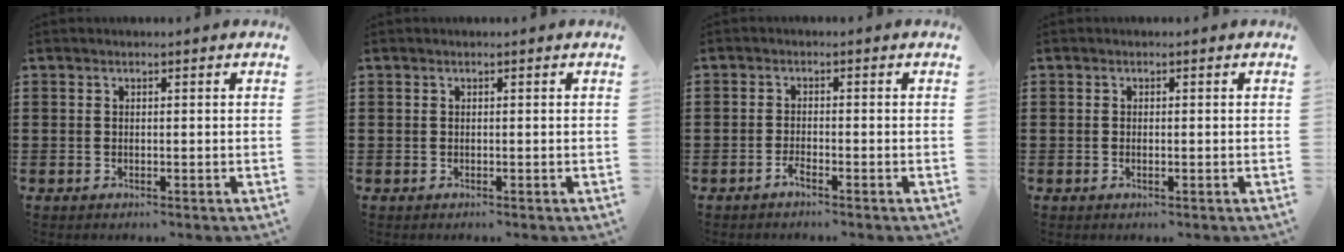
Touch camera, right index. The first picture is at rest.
{"total": 0.0}
{"total": 1.6, "force": [-1.4, 0.1, 0.8], "torque": [-0.016, -0.002, -0.025]}
{"total": 0.6, "force": [-0.2, 0.2, 0.6], "torque": [-0.011, -0.003, -0.002]}